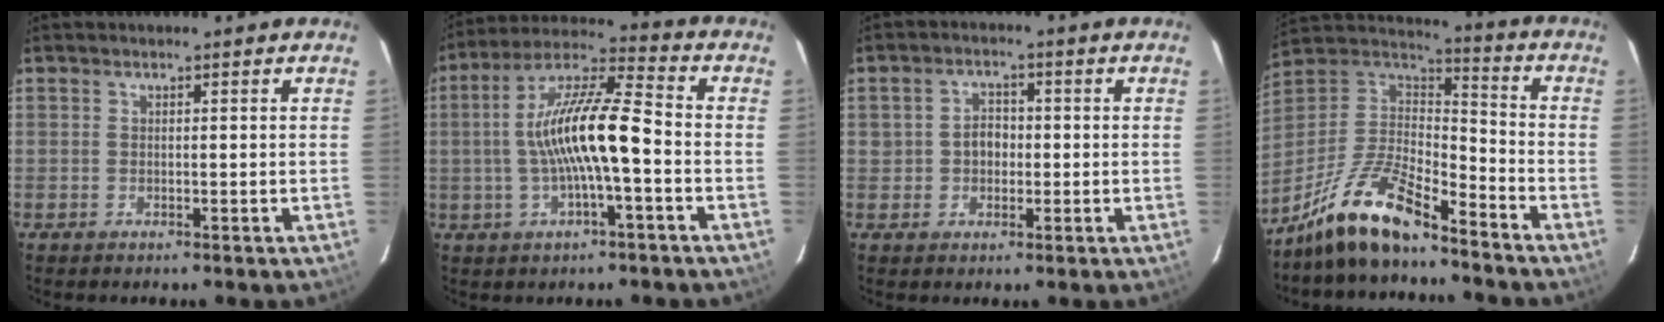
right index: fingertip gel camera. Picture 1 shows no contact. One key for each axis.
{"total": 13.5, "fx": -2.0, "fy": 2.3, "fz": 13.2, "tx": -0.251, "ty": 0.016, "tz": -0.038}
{"total": 3.9, "fx": -0.4, "fy": 3.3, "fz": 1.9, "tx": -0.035, "ty": 0.010, "tz": -0.003}
{"total": 15.2, "fx": -11.7, "fy": 3.9, "fz": 8.9, "tx": -0.199, "ty": -0.001, "tz": -0.223}